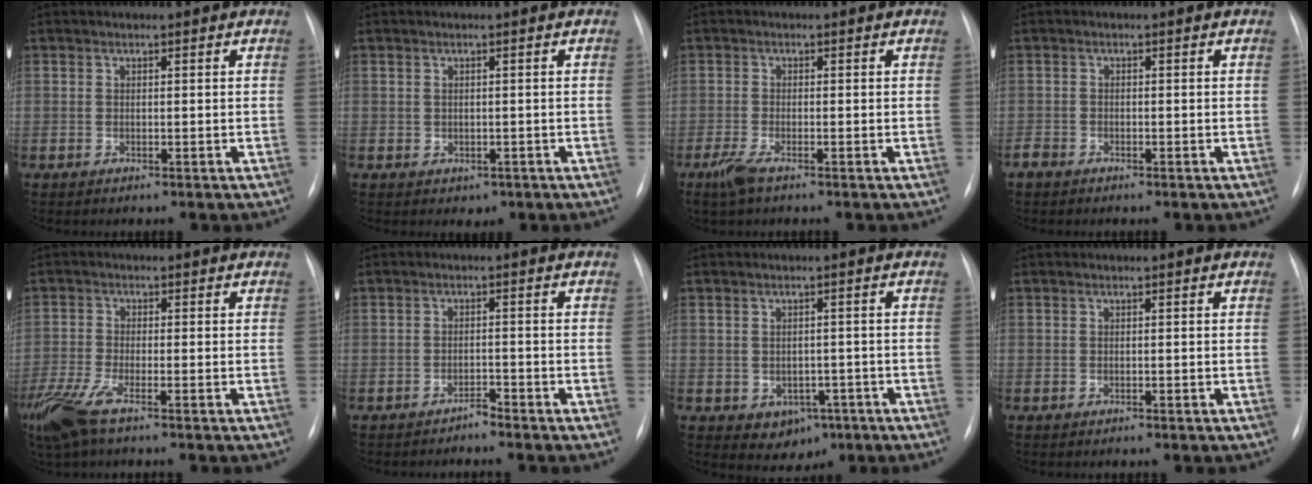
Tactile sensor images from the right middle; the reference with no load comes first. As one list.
[{"total": 1.7, "force": [-0.5, 1.5, 0.7], "torque": [-0.008, 0.001, 0.002]}, {"total": 2.8, "force": [-1.9, 0.6, 2.1], "torque": [-0.054, -0.007, -0.040]}, {"total": 1.4, "force": [-1.1, 0.8, 0.3], "torque": [-0.011, 0.001, -0.020]}, {"total": 6.7, "force": [-4.3, 1.3, 5.0], "torque": [-0.114, -0.016, -0.088]}, {"total": 1.3, "force": [-1.3, -0.1, 0.1], "torque": [0.006, -0.001, -0.020]}, {"total": 4.8, "force": [-2.0, 3.6, 2.4], "torque": [-0.028, 0.005, -0.015]}, {"total": 0.0}]